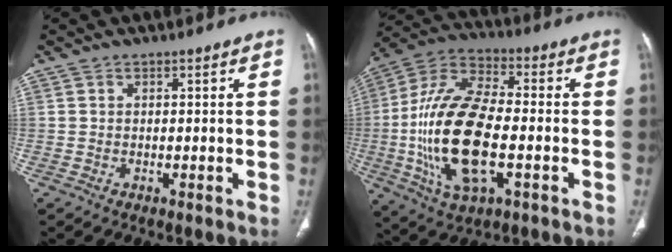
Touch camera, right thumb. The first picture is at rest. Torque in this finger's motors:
{"motor_torque": [2.91, 2.06, 1.47, 1.05, 0.73]}